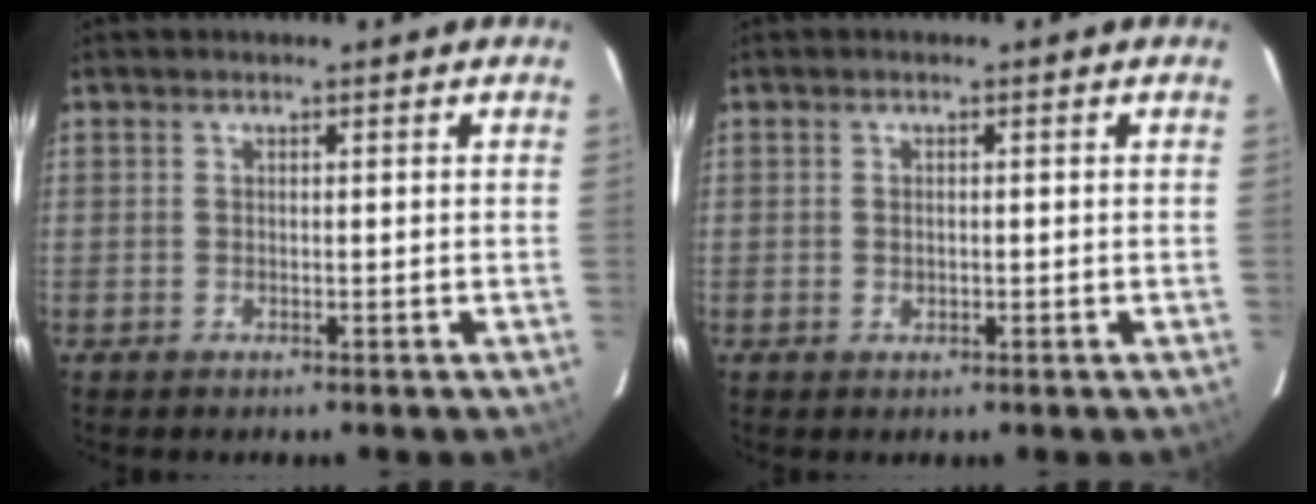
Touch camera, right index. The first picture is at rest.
{"total": 1.0, "force": [-0.1, 0.8, 0.6], "torque": [-0.011, 0.002, -0.001]}